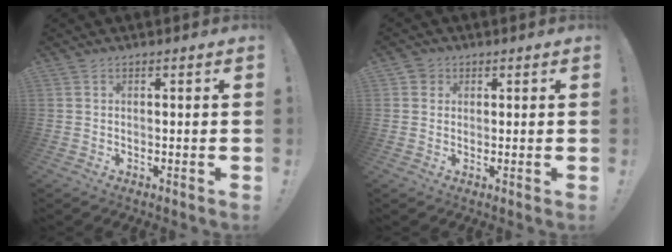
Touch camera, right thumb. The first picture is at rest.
{"total": 2.7, "force": [1.2, 2.4, 0.7], "torque": [-0.011, 0.000, 0.021]}